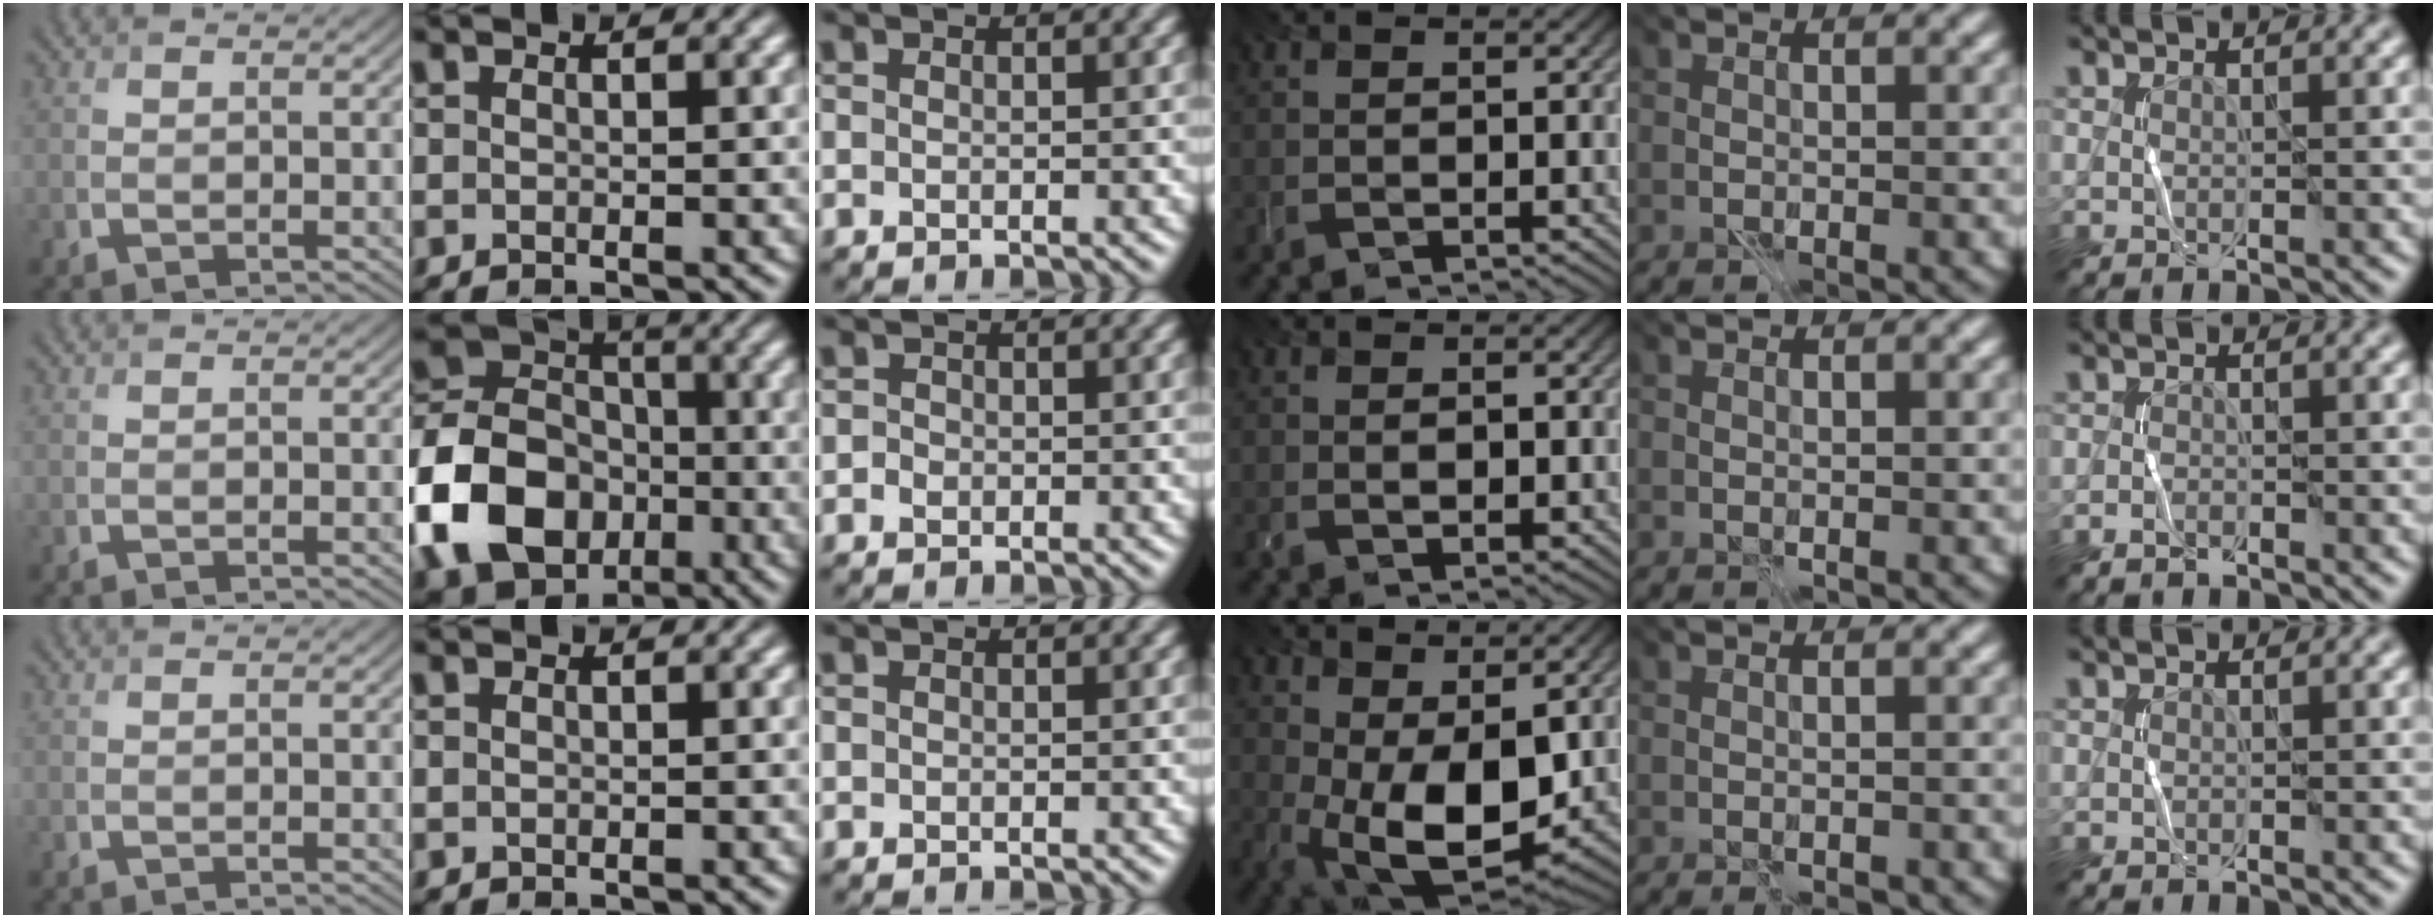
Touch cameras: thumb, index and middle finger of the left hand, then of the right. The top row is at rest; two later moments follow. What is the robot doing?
{"motion": "wrap", "object": "cellophane"}